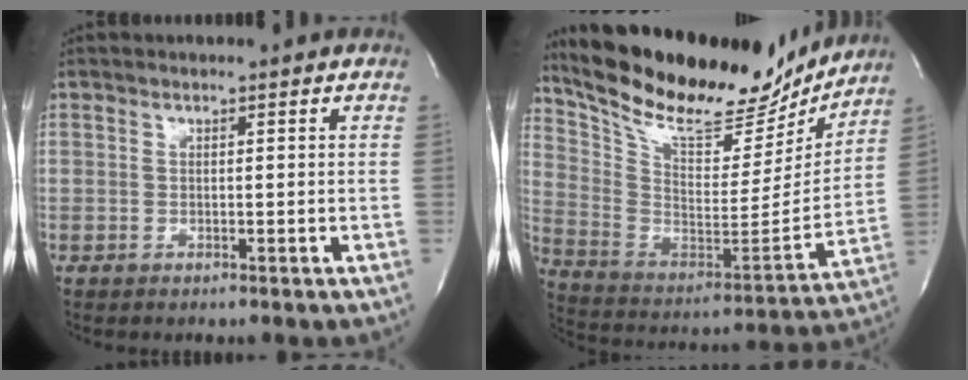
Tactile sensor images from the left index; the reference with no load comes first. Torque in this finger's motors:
{"motor_torque": [0.75, -0.83, 0.51, 0.15]}